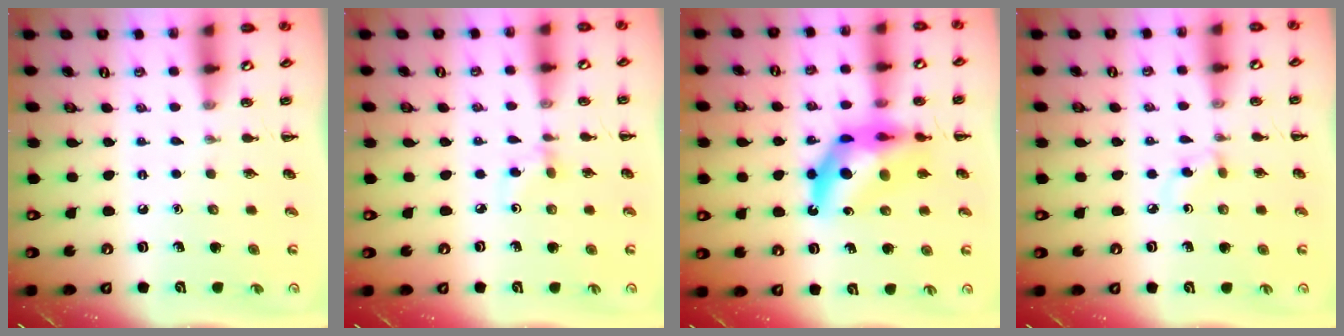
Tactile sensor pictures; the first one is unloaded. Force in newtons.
{"total": 2.6, "press": 2.5, "slide": 0.8}
{"total": 12.4, "press": 11.8, "slide": 3.6}
{"total": 3.2, "press": 3.0, "slide": 1.2}